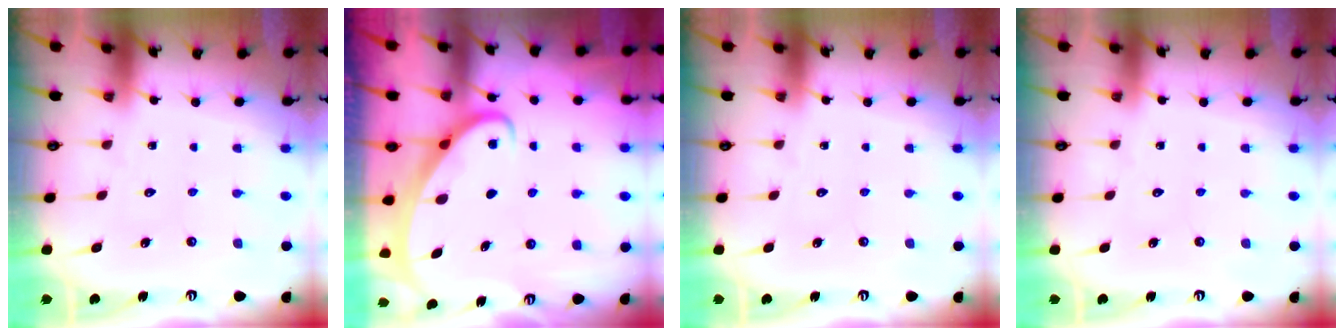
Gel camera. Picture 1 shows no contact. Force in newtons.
{"total": 2.6, "press": 2.5, "slide": 0.3}
{"total": 0.0}
{"total": 0.0}